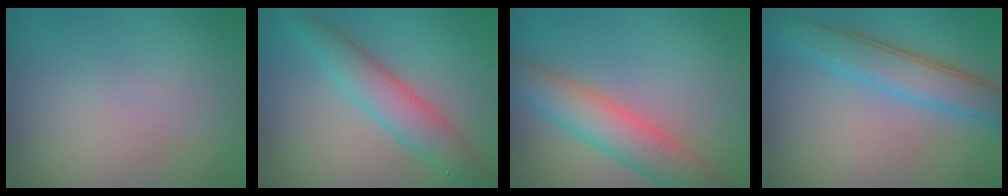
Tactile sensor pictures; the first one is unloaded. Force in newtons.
{"total": 4.5, "press": 4.5, "slide": 0.2}
{"total": 5.2, "press": 5.2, "slide": 0.4}
{"total": 4.5, "press": 4.5, "slide": 0.1}